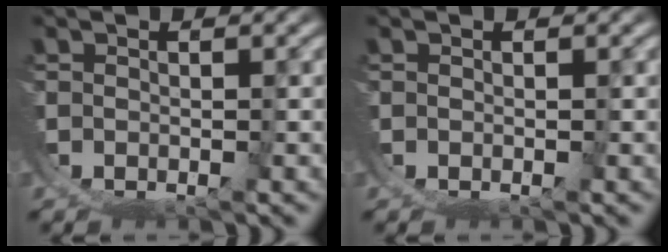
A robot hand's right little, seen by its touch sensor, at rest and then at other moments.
{"total": 0.0}